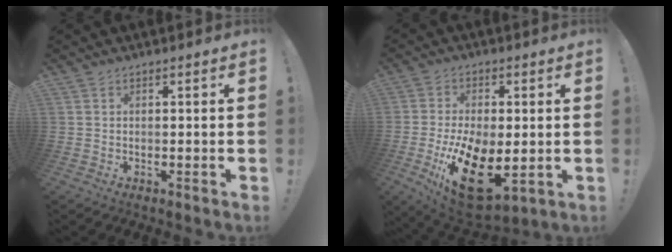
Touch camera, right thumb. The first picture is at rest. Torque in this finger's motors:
{"motor_torque": [0.23, 1.10, 2.07, -0.70, 0.52]}